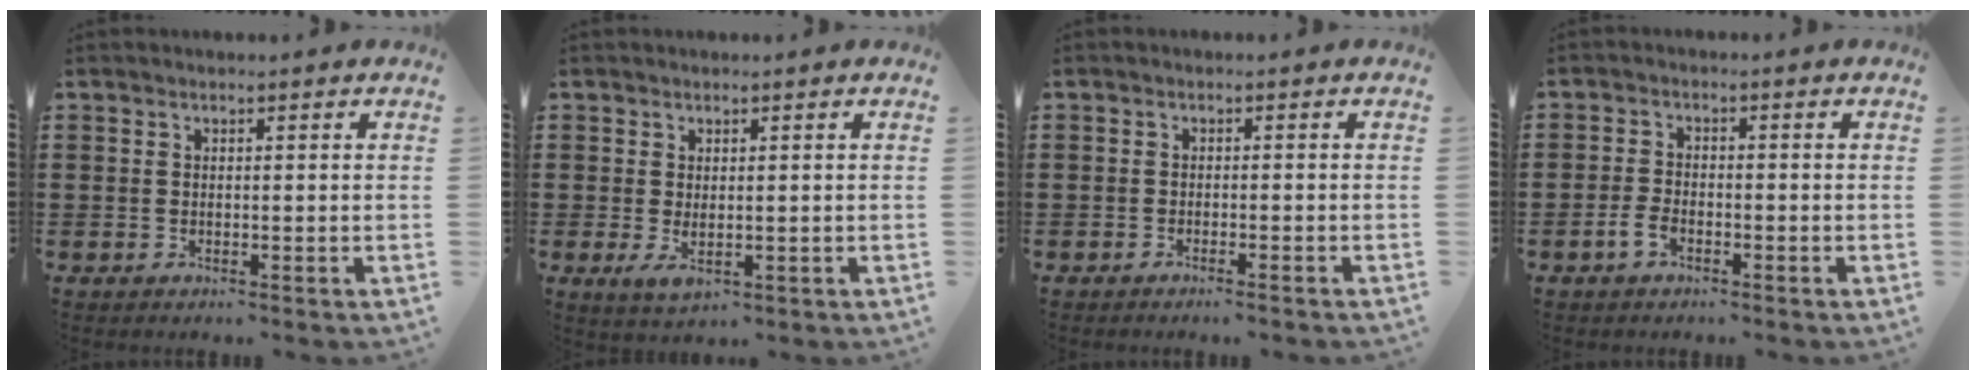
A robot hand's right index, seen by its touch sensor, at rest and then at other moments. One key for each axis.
{"total": 2.3, "fx": -0.1, "fy": 1.0, "fz": 2.0, "tx": -0.047, "ty": -0.004, "tz": -0.003}
{"total": 1.0, "fx": -1.0, "fy": -0.2, "fz": 0.3, "tx": -0.006, "ty": 0.000, "tz": -0.019}
{"total": 2.6, "fx": -1.6, "fy": 1.2, "fz": 1.7, "tx": -0.045, "ty": -0.003, "tz": -0.034}